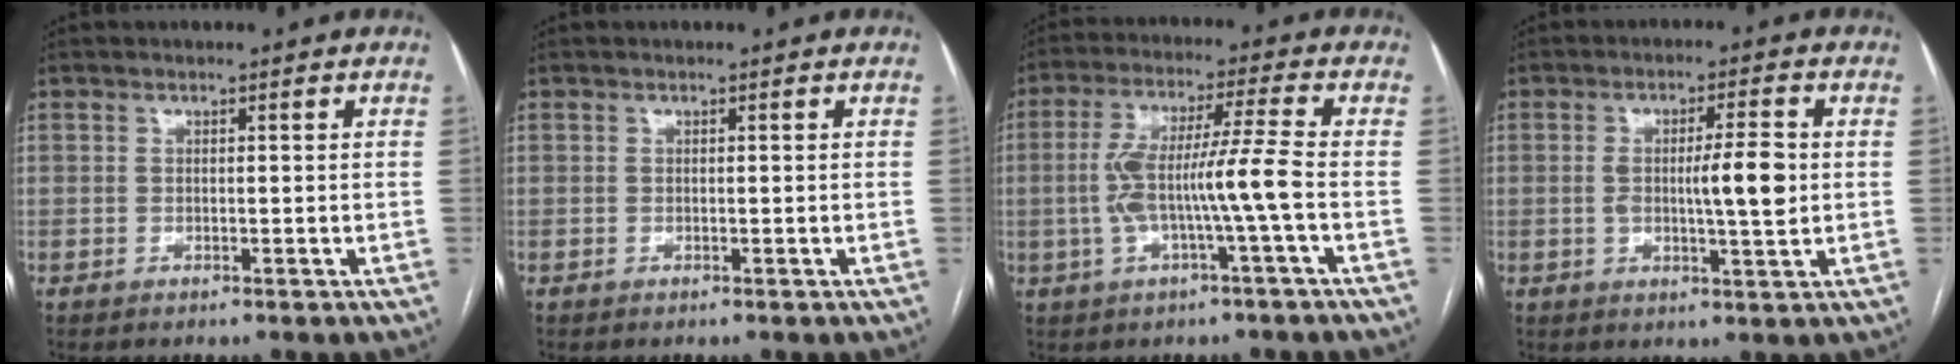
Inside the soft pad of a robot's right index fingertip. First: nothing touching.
{"total": 0.0}
{"total": 9.5, "force": [-1.7, -0.5, 9.4], "torque": [-0.188, 0.019, -0.031]}
{"total": 6.9, "force": [0.2, 1.0, 6.8], "torque": [-0.109, 0.002, 0.004]}